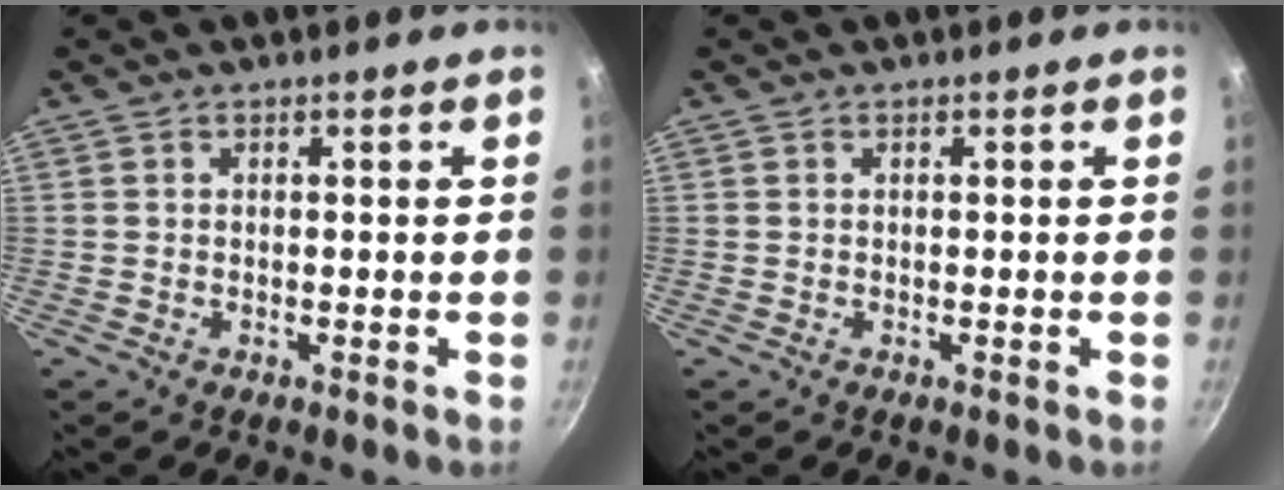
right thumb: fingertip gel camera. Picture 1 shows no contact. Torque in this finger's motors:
{"motor_torque": [0.08, -0.02, 0.12, 0.09, 0.01]}